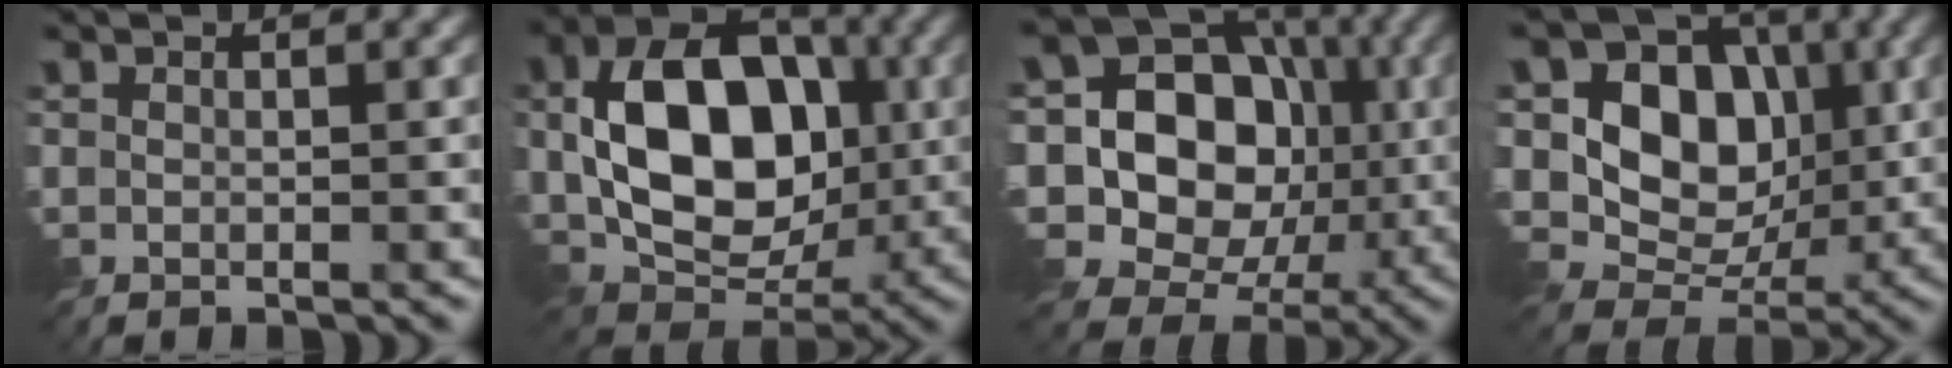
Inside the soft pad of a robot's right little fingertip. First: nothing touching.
{"total": 10.9, "force": [0.2, 7.6, 7.8], "torque": [-0.136, 0.001, 0.006]}
{"total": 17.1, "force": [1.0, 14.1, 9.6], "torque": [-0.198, 0.045, 0.000]}
{"total": 9.9, "force": [1.7, 7.8, 5.9], "torque": [-0.109, -0.008, 0.010]}